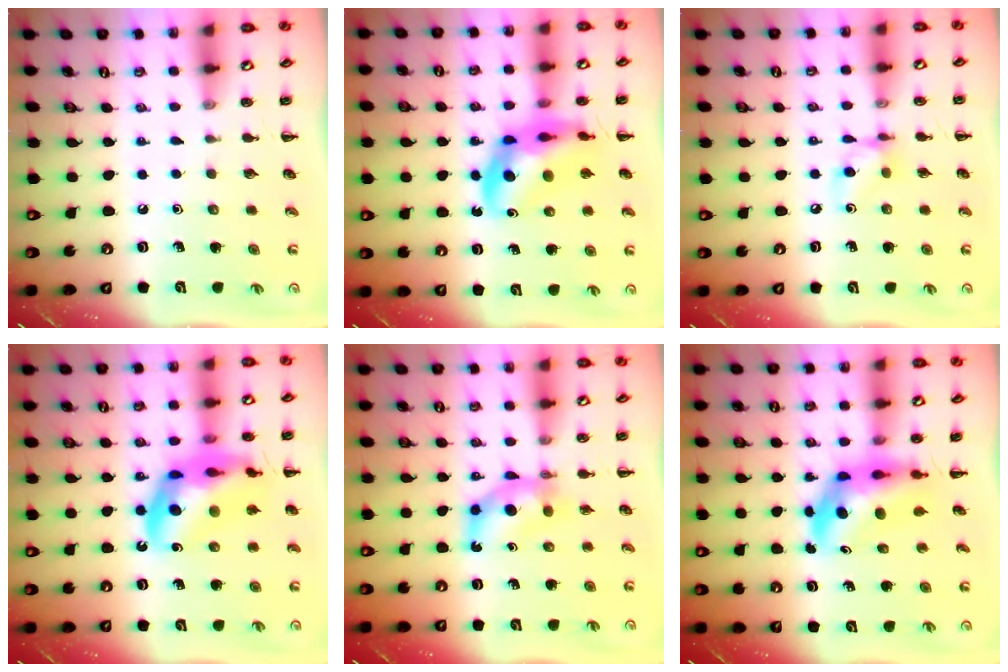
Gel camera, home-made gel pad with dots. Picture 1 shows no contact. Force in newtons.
{"total": 11.7, "press": 11.3, "slide": 3.0}
{"total": 7.4, "press": 7.4, "slide": 0.7}
{"total": 19.0, "press": 18.5, "slide": 4.2}
{"total": 6.2, "press": 6.1, "slide": 0.8}
{"total": 6.0, "press": 5.7, "slide": 1.9}